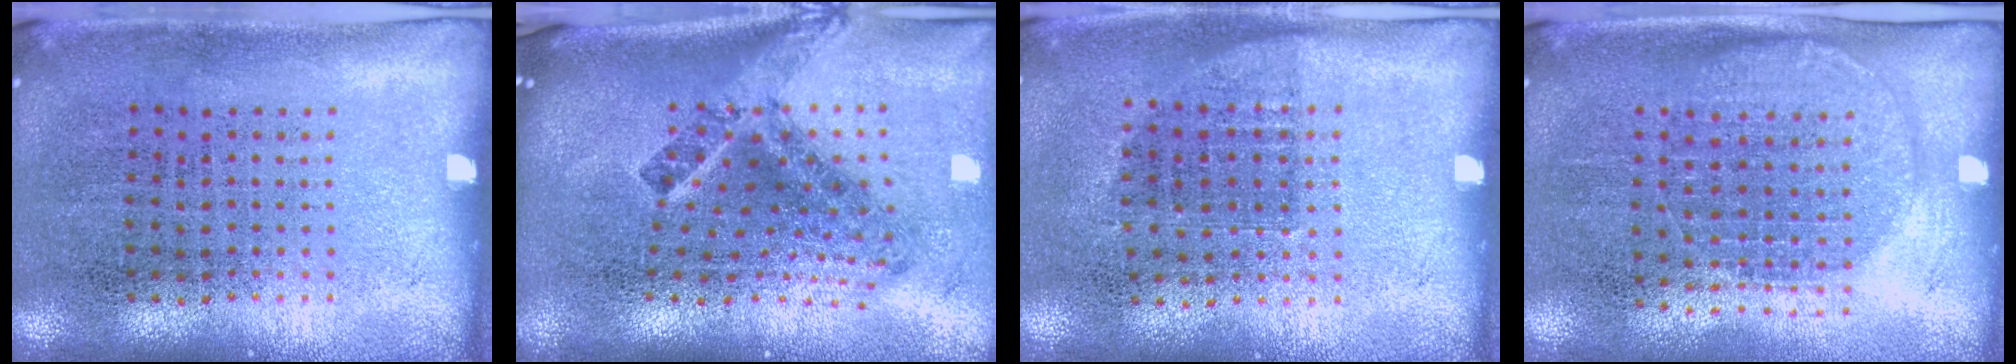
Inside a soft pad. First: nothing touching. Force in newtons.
{"total": 2.9, "press": 1.7, "slide": 2.4}
{"total": 0.7, "press": 0.7, "slide": 0.3}
{"total": 1.3, "press": 1.2, "slide": 0.5}